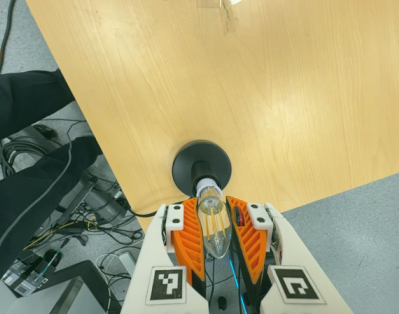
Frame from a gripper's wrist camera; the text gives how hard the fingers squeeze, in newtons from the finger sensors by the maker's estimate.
{"total": 21.7, "left": 23.0, "right": 20.3}